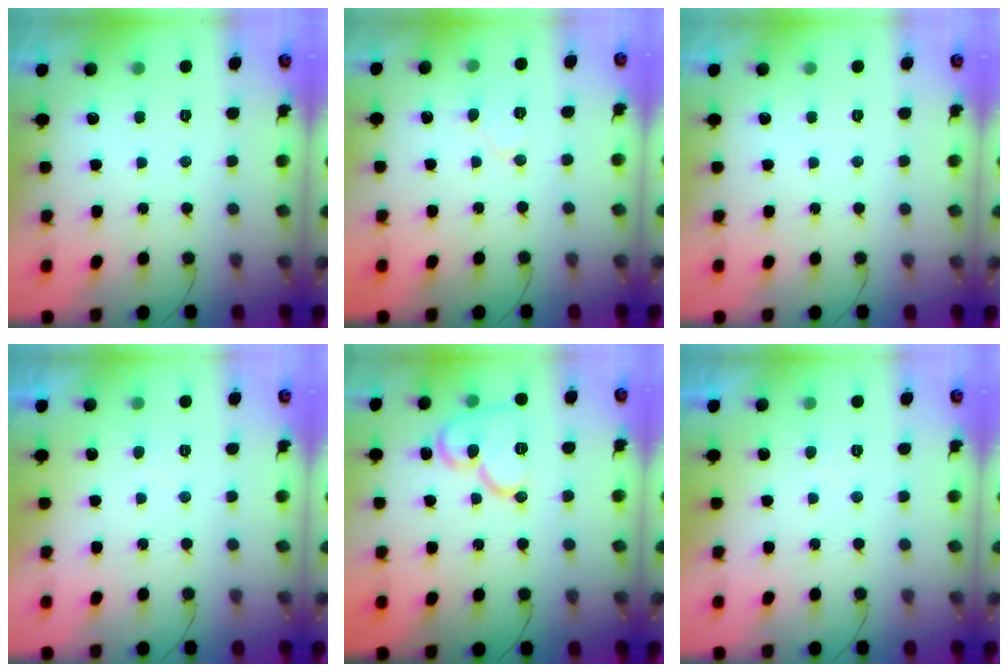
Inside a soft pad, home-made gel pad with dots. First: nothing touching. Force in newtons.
{"total": 6.3, "press": 6.3, "slide": 0.7}
{"total": 0.0}
{"total": 2.3, "press": 2.3, "slide": 0.2}
{"total": 13.6, "press": 13.5, "slide": 1.7}
{"total": 2.3, "press": 2.3, "slide": 0.2}